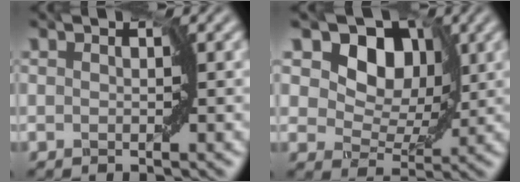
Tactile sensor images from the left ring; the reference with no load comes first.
{"total": 12.2, "force": [6.3, 7.9, 6.7], "torque": [-0.089, 0.028, 0.083]}